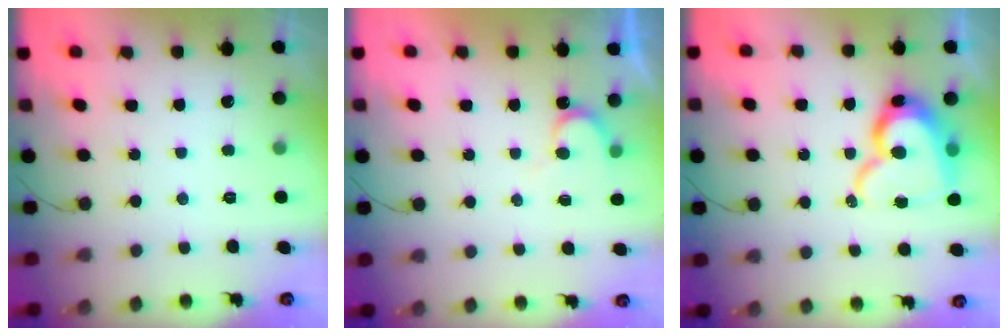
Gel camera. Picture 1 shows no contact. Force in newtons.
{"total": 4.5, "press": 4.4, "slide": 0.4}
{"total": 15.5, "press": 15.4, "slide": 1.5}